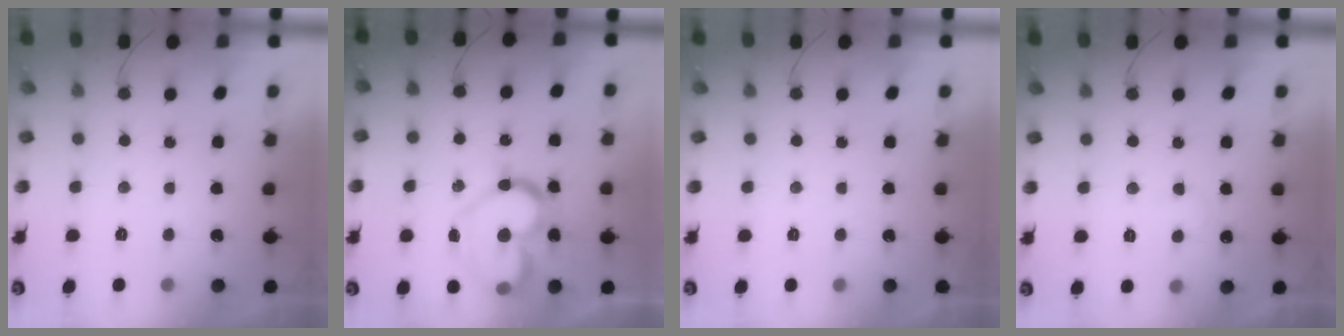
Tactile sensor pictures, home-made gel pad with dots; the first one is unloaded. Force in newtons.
{"total": 18.5, "press": 18.4, "slide": 1.9}
{"total": 1.7, "press": 1.7, "slide": 0.0}
{"total": 6.9, "press": 6.9, "slide": 0.5}